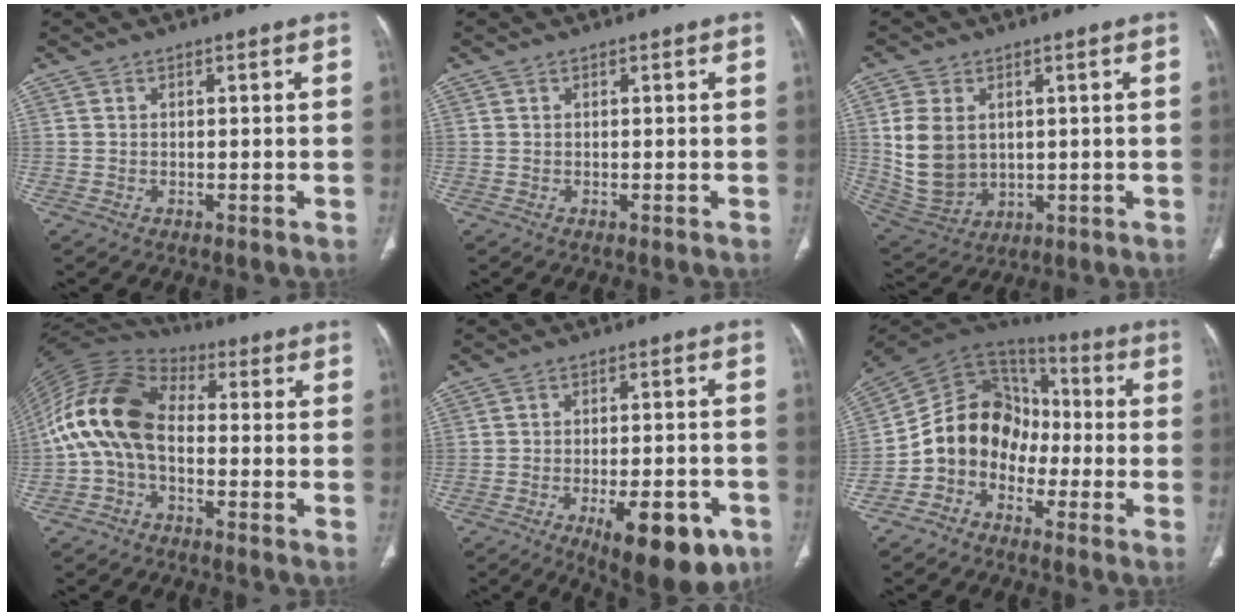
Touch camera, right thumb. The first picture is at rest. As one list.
[{"total": 0.0}, {"total": 11.4, "force": [1.8, 8.4, 7.5], "torque": [-0.138, -0.011, 0.059]}, {"total": 14.8, "force": [-1.1, 9.2, 11.5], "torque": [-0.226, 0.043, -0.035]}, {"total": 15.0, "force": [-7.2, 5.9, 11.7], "torque": [-0.128, 0.020, -0.089]}, {"total": 13.5, "force": [-4.9, 10.9, 6.3], "torque": [-0.082, 0.081, -0.101]}]